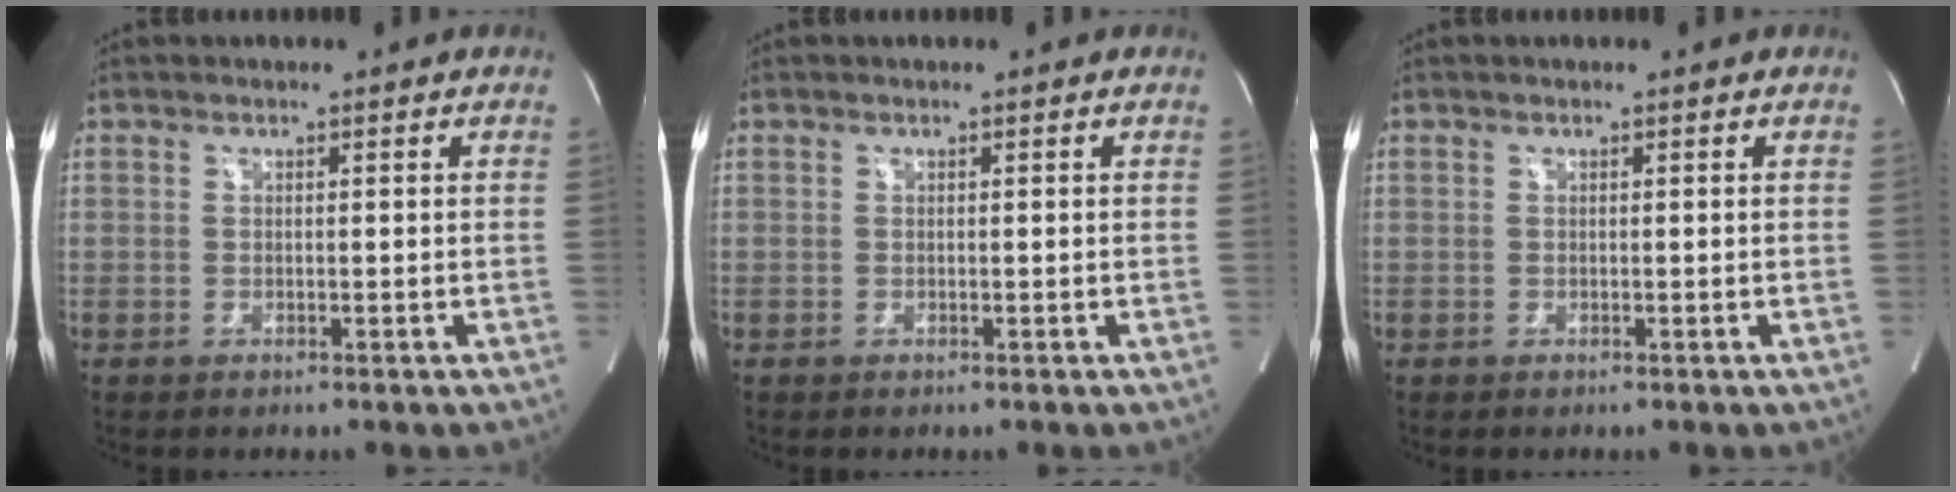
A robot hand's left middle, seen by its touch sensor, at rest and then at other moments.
{"total": 0.0}
{"total": 0.0}